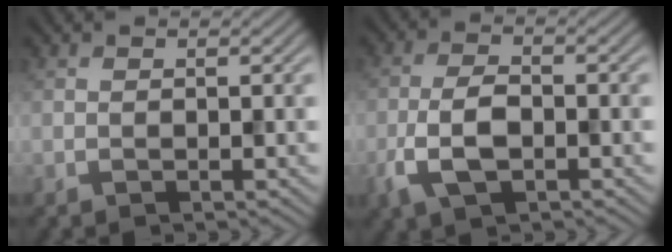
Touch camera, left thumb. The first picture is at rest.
{"total": 5.7, "force": [-2.0, 2.8, 4.5], "torque": [-0.098, -0.001, -0.045]}